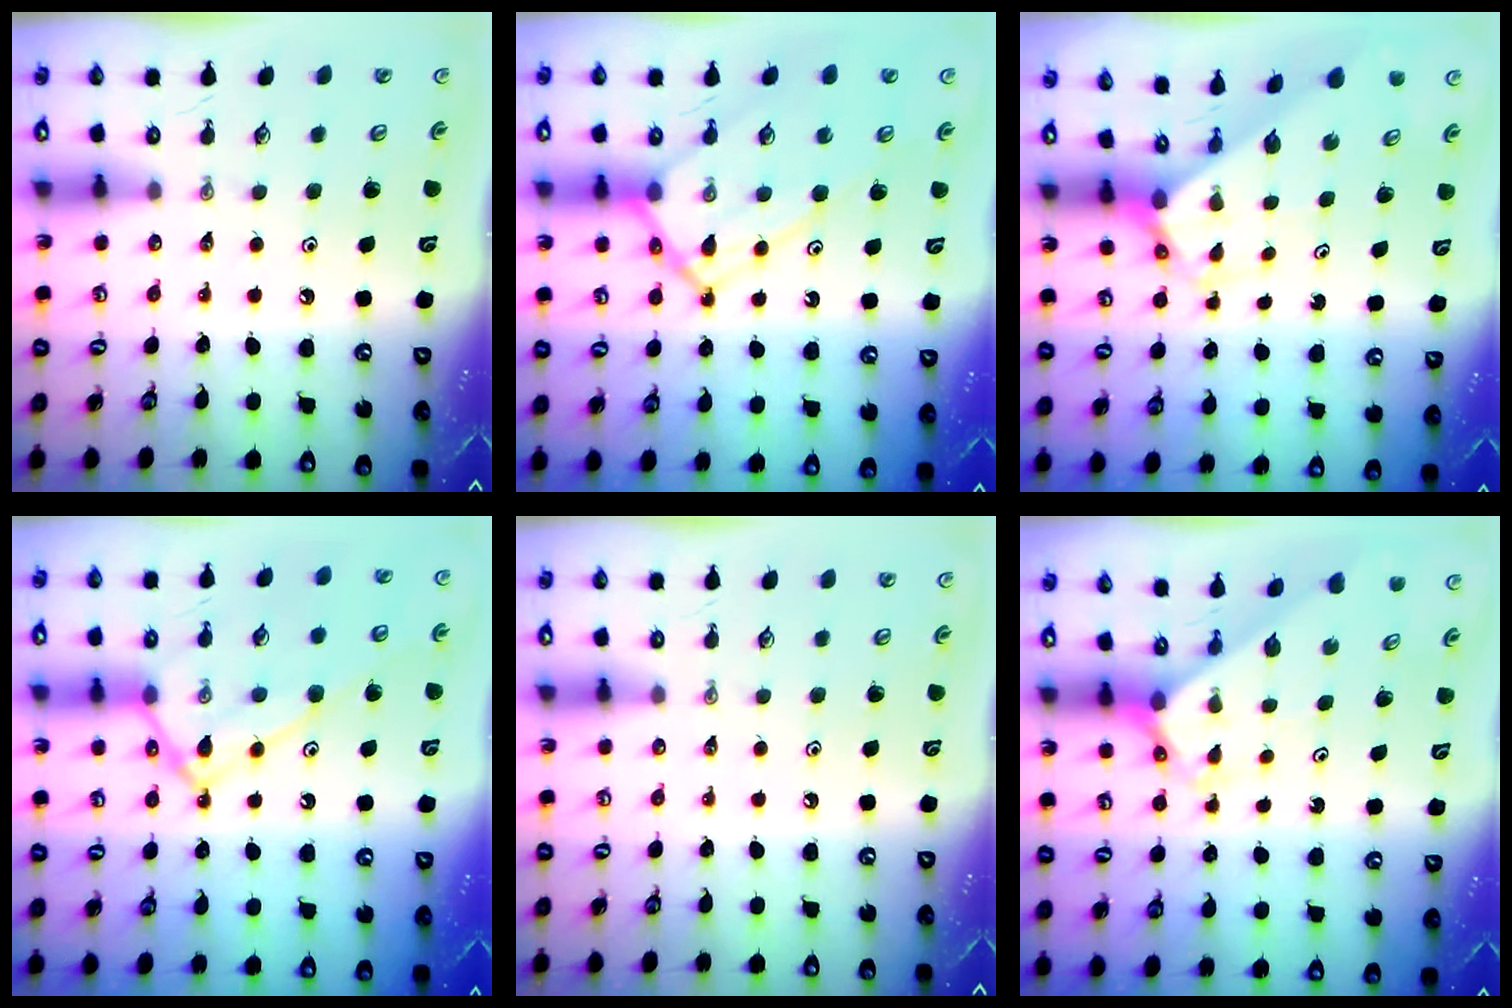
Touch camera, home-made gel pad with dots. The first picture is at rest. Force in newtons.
{"total": 12.6, "press": 12.6, "slide": 1.1}
{"total": 2.7, "press": 2.7, "slide": 0.2}
{"total": 14.9, "press": 14.8, "slide": 0.9}
{"total": 0.0}
{"total": 2.6, "press": 2.6, "slide": 0.2}